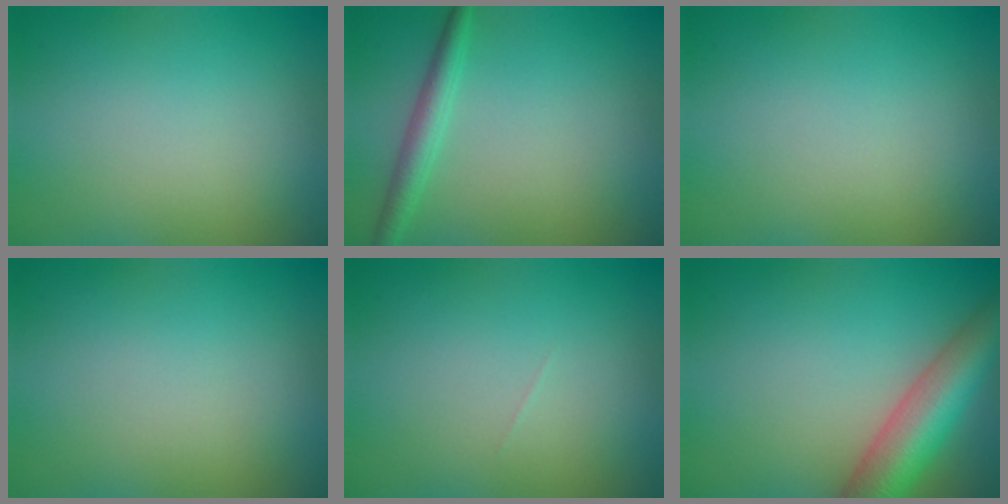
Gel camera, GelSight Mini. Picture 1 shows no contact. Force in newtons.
{"total": 2.3, "press": 2.3, "slide": 0.1}
{"total": 0.0}
{"total": 0.0}
{"total": 0.0}
{"total": 7.2, "press": 7.2, "slide": 0.4}